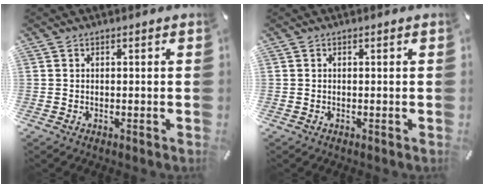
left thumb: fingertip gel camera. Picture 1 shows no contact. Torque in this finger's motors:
{"motor_torque": [-0.22, -0.07, -0.05, 0.12, 0.00]}